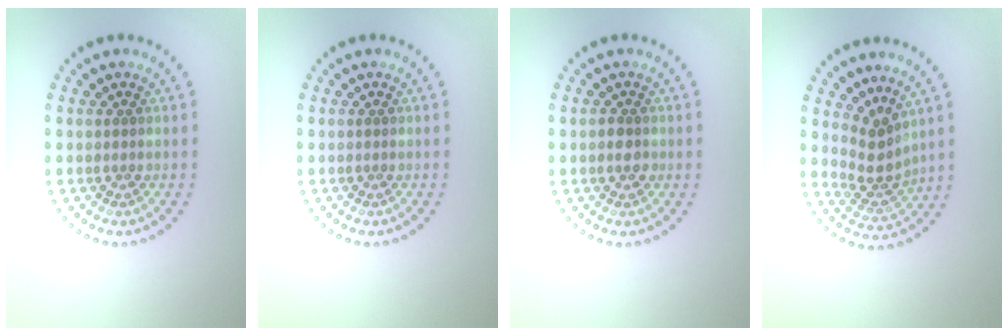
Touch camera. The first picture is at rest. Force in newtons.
{"total": 0.0}
{"total": 1.3, "press": 1.3, "slide": 0.3}
{"total": 2.9, "press": 2.0, "slide": 2.2}